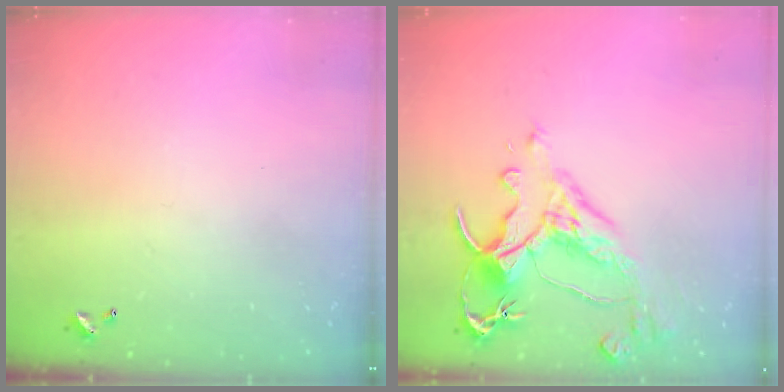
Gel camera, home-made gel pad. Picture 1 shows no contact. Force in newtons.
{"total": 5.5, "press": 5.3, "slide": 1.5}